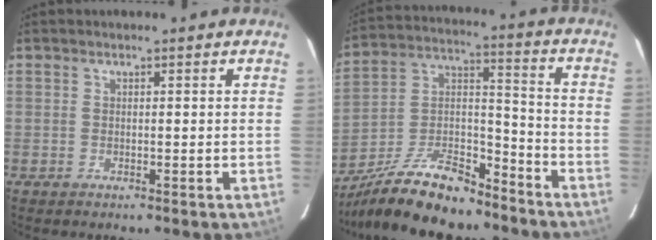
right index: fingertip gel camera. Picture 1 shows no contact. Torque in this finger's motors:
{"motor_torque": [0.80, -1.34, 0.67, 0.16]}